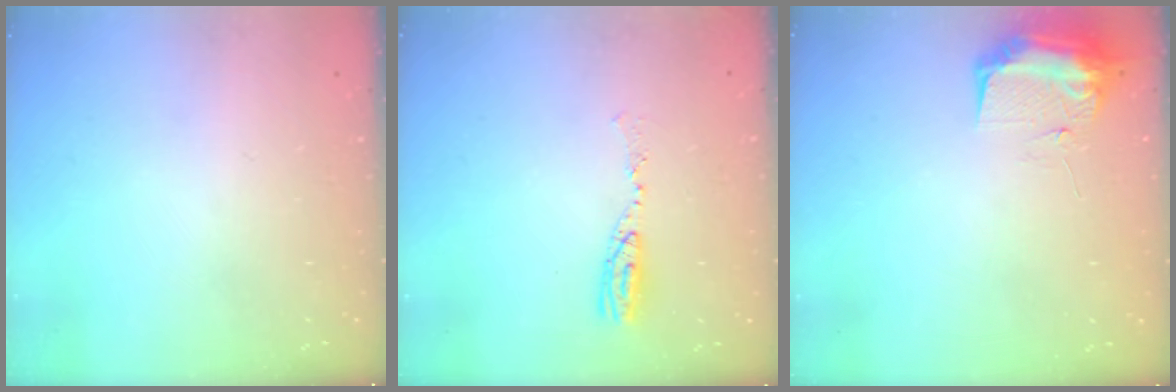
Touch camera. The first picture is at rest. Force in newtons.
{"total": 7.4, "press": 7.3, "slide": 1.5}
{"total": 9.6, "press": 9.6, "slide": 0.9}